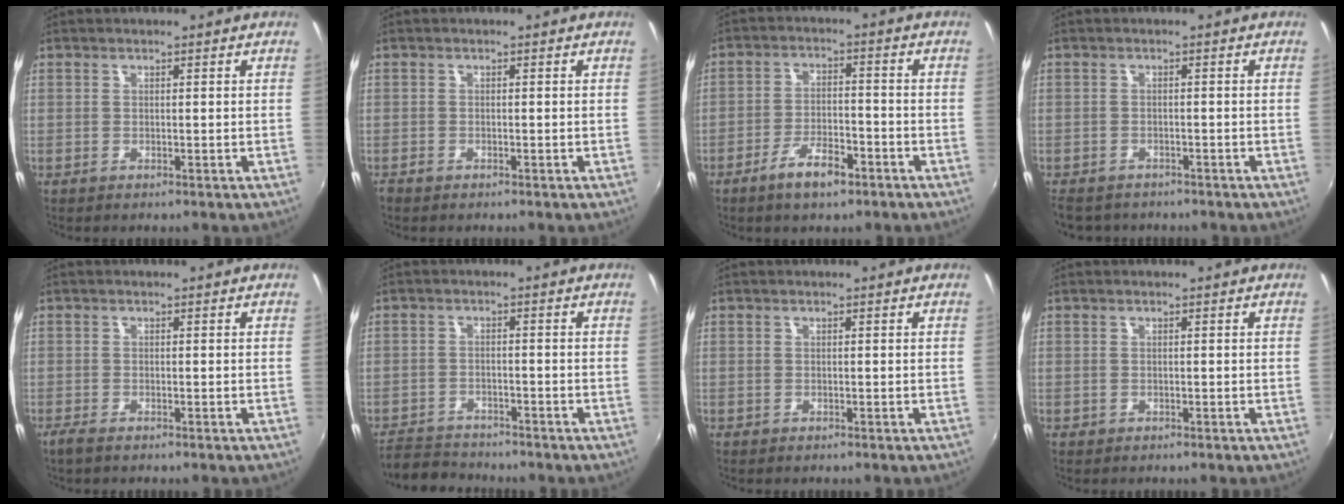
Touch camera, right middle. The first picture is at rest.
{"total": 1.2, "force": [-1.1, 0.5, 0.3], "torque": [-0.009, -0.004, -0.021]}
{"total": 6.9, "force": [-4.5, 2.4, 4.6], "torque": [-0.095, 0.001, -0.075]}
{"total": 5.3, "force": [-4.5, 2.4, 1.4], "torque": [-0.039, -0.013, -0.070]}
{"total": 2.0, "force": [-1.6, 0.4, 1.1], "torque": [-0.025, -0.006, -0.030]}
{"total": 6.2, "force": [-5.9, 1.7, 0.8], "torque": [-0.040, 0.001, -0.104]}
{"total": 0.0}
{"total": 0.6, "force": [-0.3, 0.5, 0.1], "torque": [-0.003, 0.000, -0.003]}